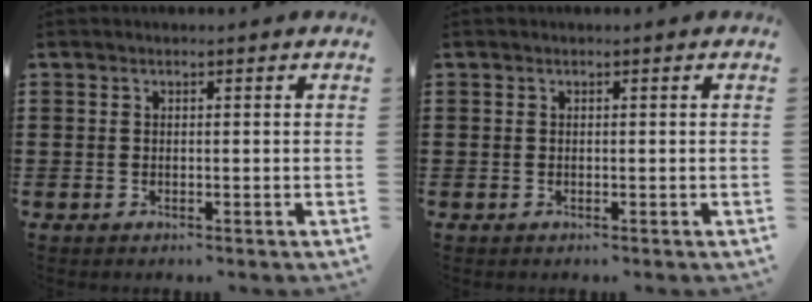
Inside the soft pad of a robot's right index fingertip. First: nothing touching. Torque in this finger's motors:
{"motor_torque": [-0.04, 0.41, 0.00, 0.01]}